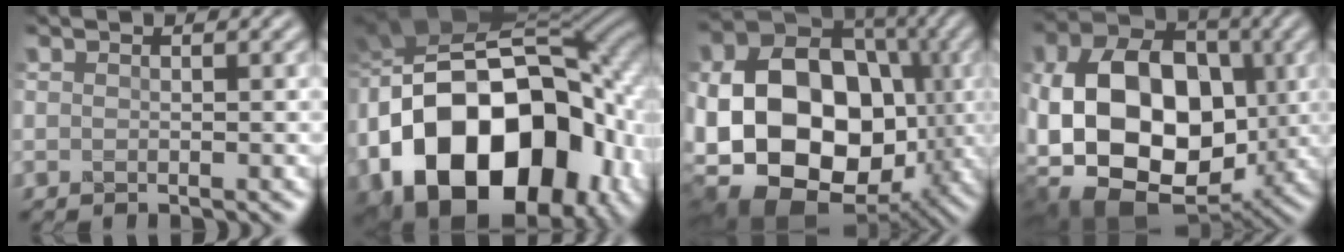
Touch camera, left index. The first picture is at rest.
{"total": 19.9, "force": [-5.5, 13.7, 13.5], "torque": [-0.268, -0.020, -0.069]}
{"total": 19.8, "force": [-3.1, 14.9, 12.7], "torque": [-0.208, -0.025, -0.072]}
{"total": 16.2, "force": [-1.7, 11.7, 11.0], "torque": [-0.185, -0.010, -0.024]}